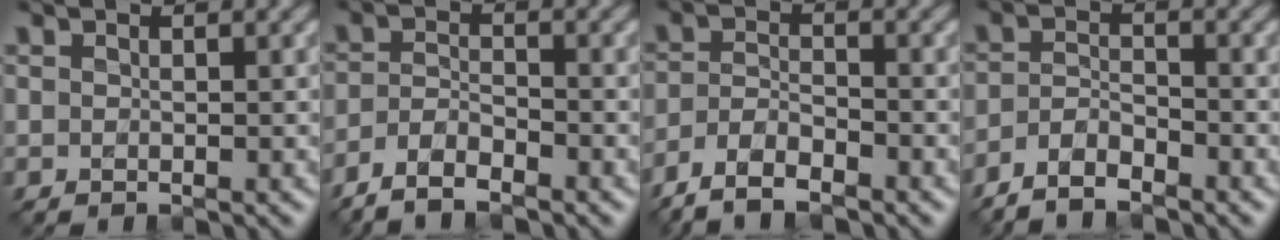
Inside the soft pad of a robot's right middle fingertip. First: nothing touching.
{"total": 3.8, "force": [-3.1, 1.1, 2.0], "torque": [-0.041, -0.003, -0.067]}
{"total": 4.6, "force": [-3.6, 1.5, 2.4], "torque": [-0.046, -0.004, -0.076]}
{"total": 3.4, "force": [-2.9, 0.9, 1.6], "torque": [-0.035, -0.002, -0.064]}